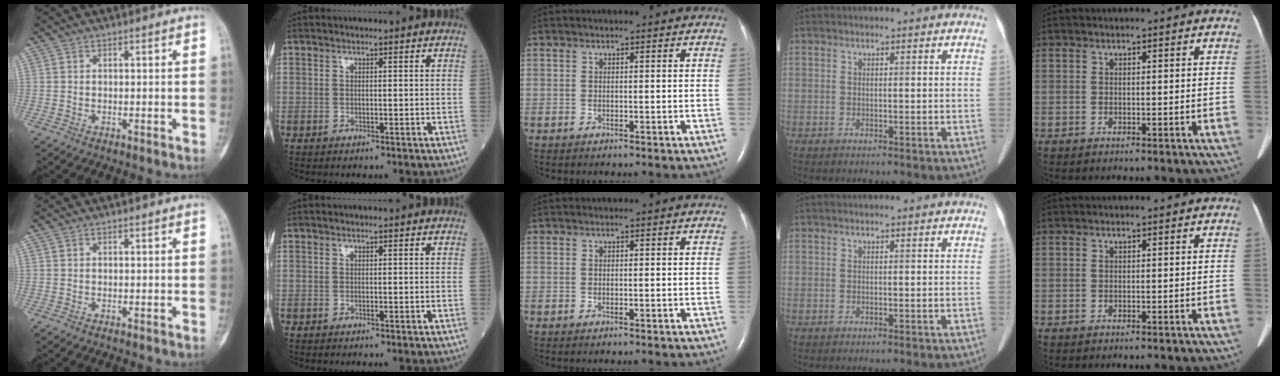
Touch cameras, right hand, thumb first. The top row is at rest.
{}